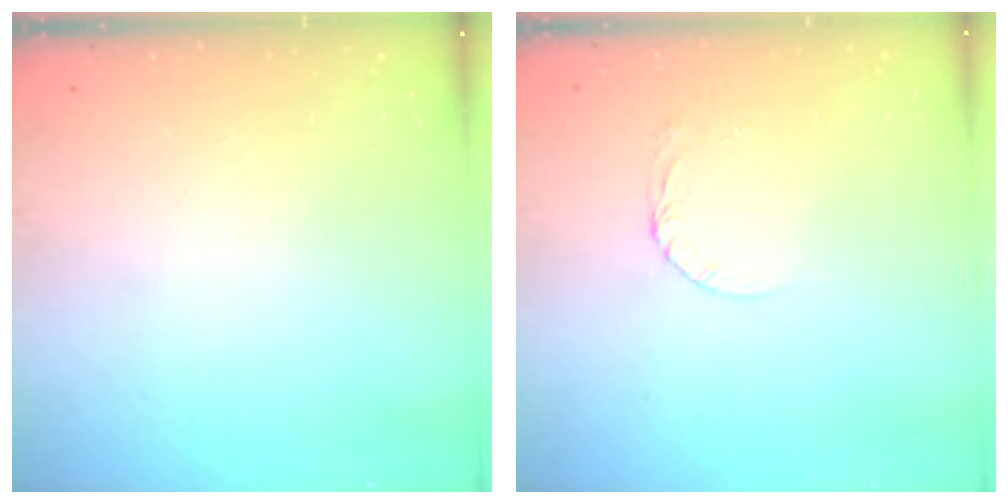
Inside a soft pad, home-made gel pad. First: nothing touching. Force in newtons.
{"total": 2.6, "press": 2.6, "slide": 0.1}